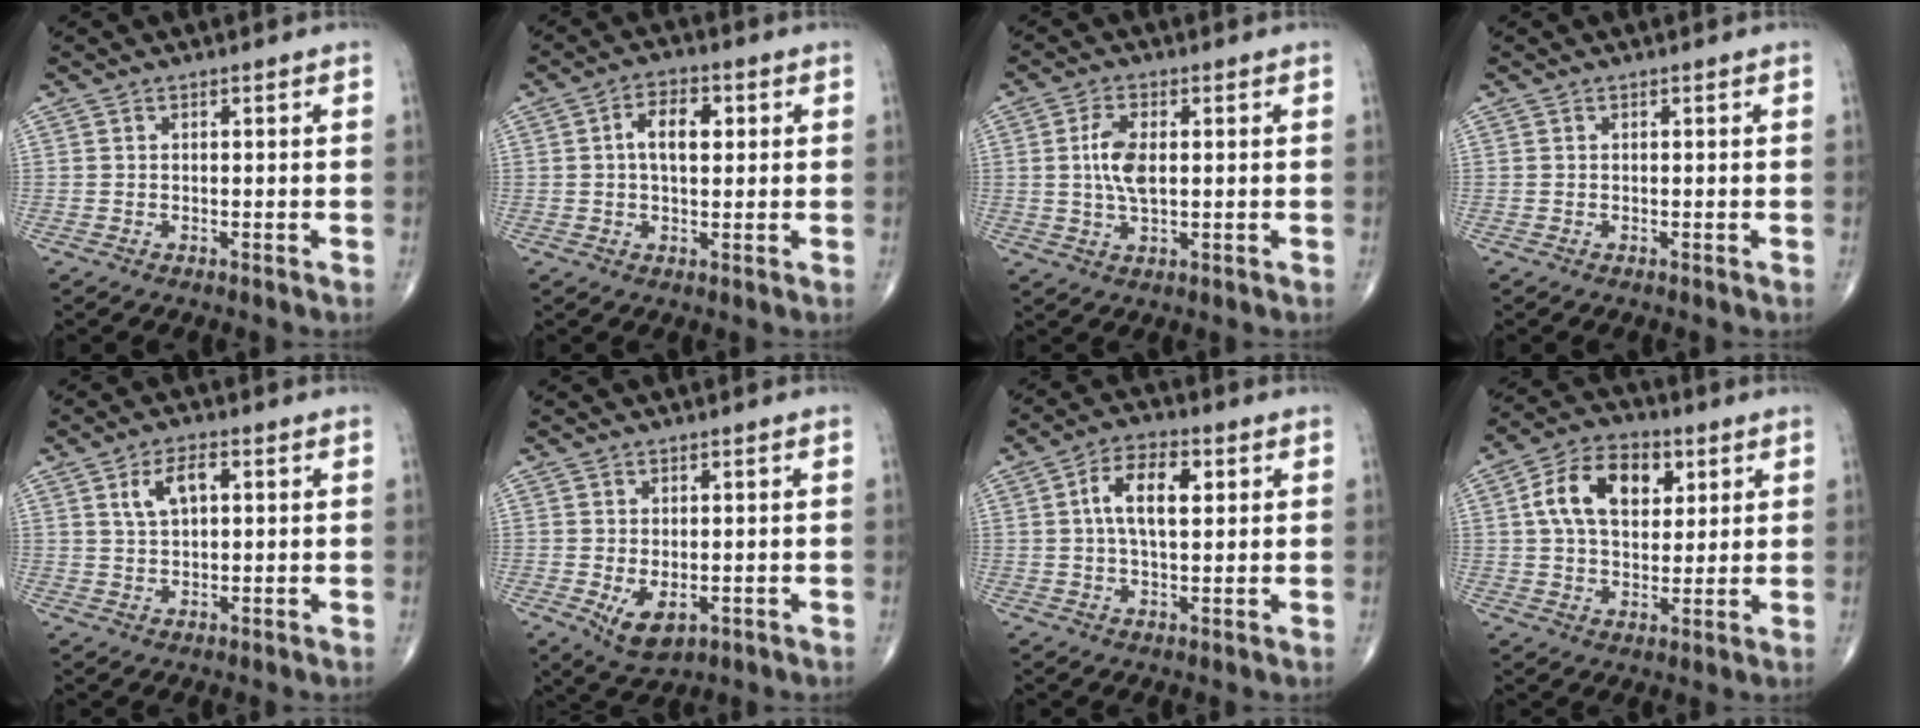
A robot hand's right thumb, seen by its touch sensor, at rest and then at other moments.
{"total": 6.3, "force": [1.2, 3.5, 5.1], "torque": [-0.075, 0.007, 0.014]}
{"total": 6.3, "force": [0.7, 2.9, 5.5], "torque": [-0.114, -0.001, 0.011]}
{"total": 0.0}
{"total": 5.5, "force": [1.8, 2.7, 4.4], "torque": [-0.080, 0.003, 0.033]}
{"total": 5.4, "force": [-1.2, 3.2, 4.2], "torque": [-0.063, -0.009, -0.006]}
{"total": 8.7, "force": [1.9, 4.3, 7.4], "torque": [-0.122, 0.008, 0.028]}
{"total": 13.5, "force": [4.0, 8.6, 9.6], "torque": [-0.140, 0.002, 0.062]}